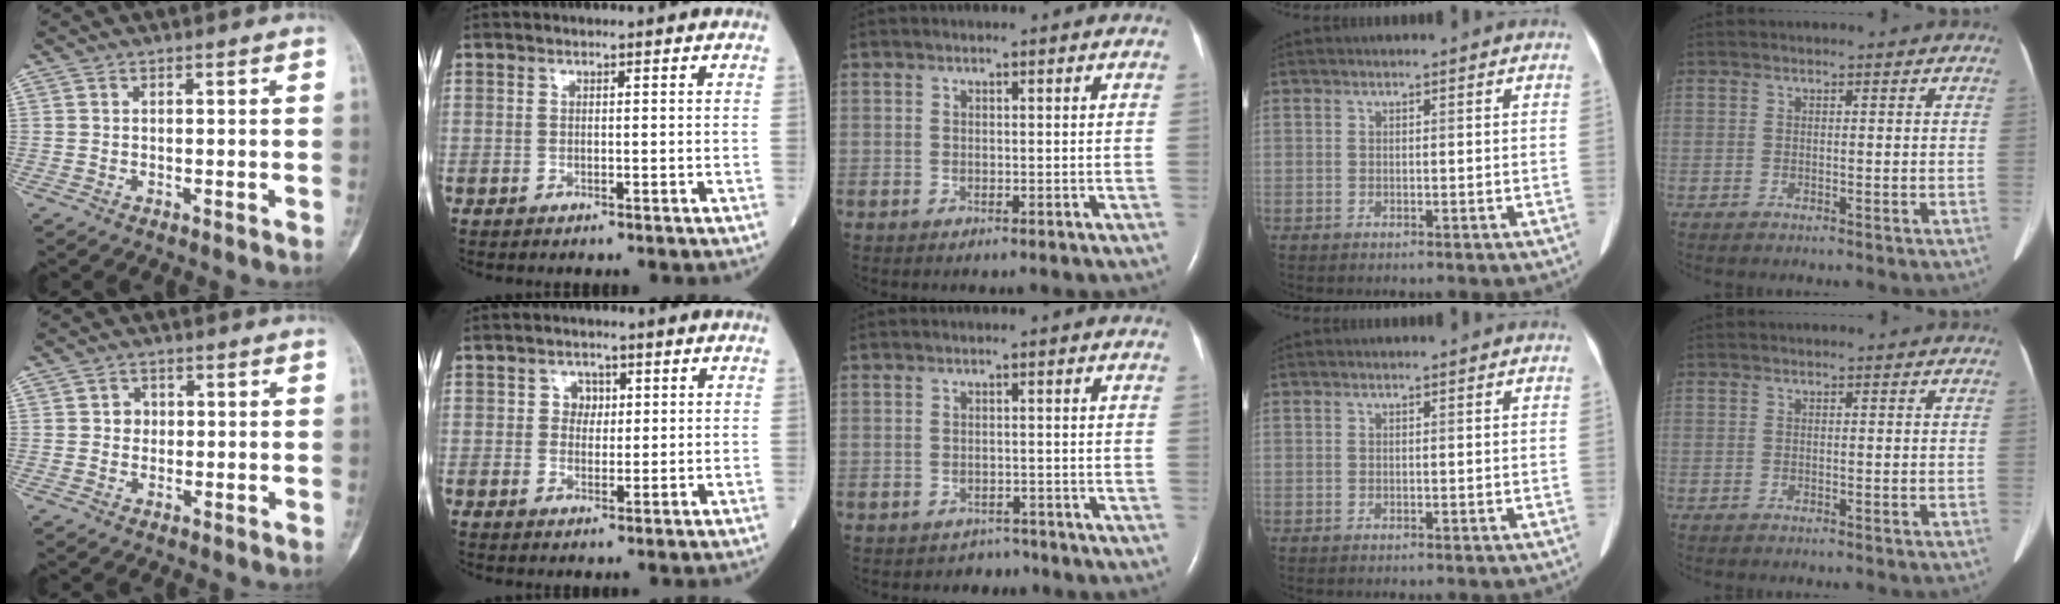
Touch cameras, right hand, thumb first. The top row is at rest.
{"thumb": {"total": 2.3, "force": [0.2, 2.1, 0.9], "torque": [0.002, 0.005, -0.001]}, "index": {"total": 2.5, "force": [0.6, 2.1, 1.2], "torque": [-0.012, 0.002, 0.007]}, "middle": {"total": 2.0, "force": [-1.7, 0.9, -0.7], "torque": [0.007, 0.004, -0.023]}}